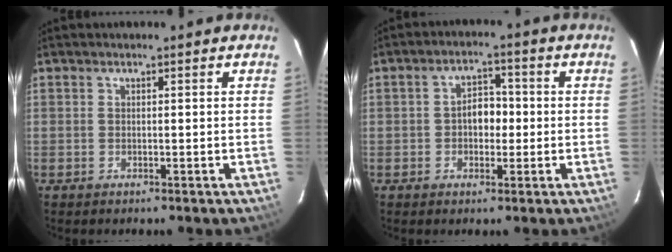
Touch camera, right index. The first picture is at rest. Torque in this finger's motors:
{"motor_torque": [0.56, -0.15, 0.30, 0.07]}